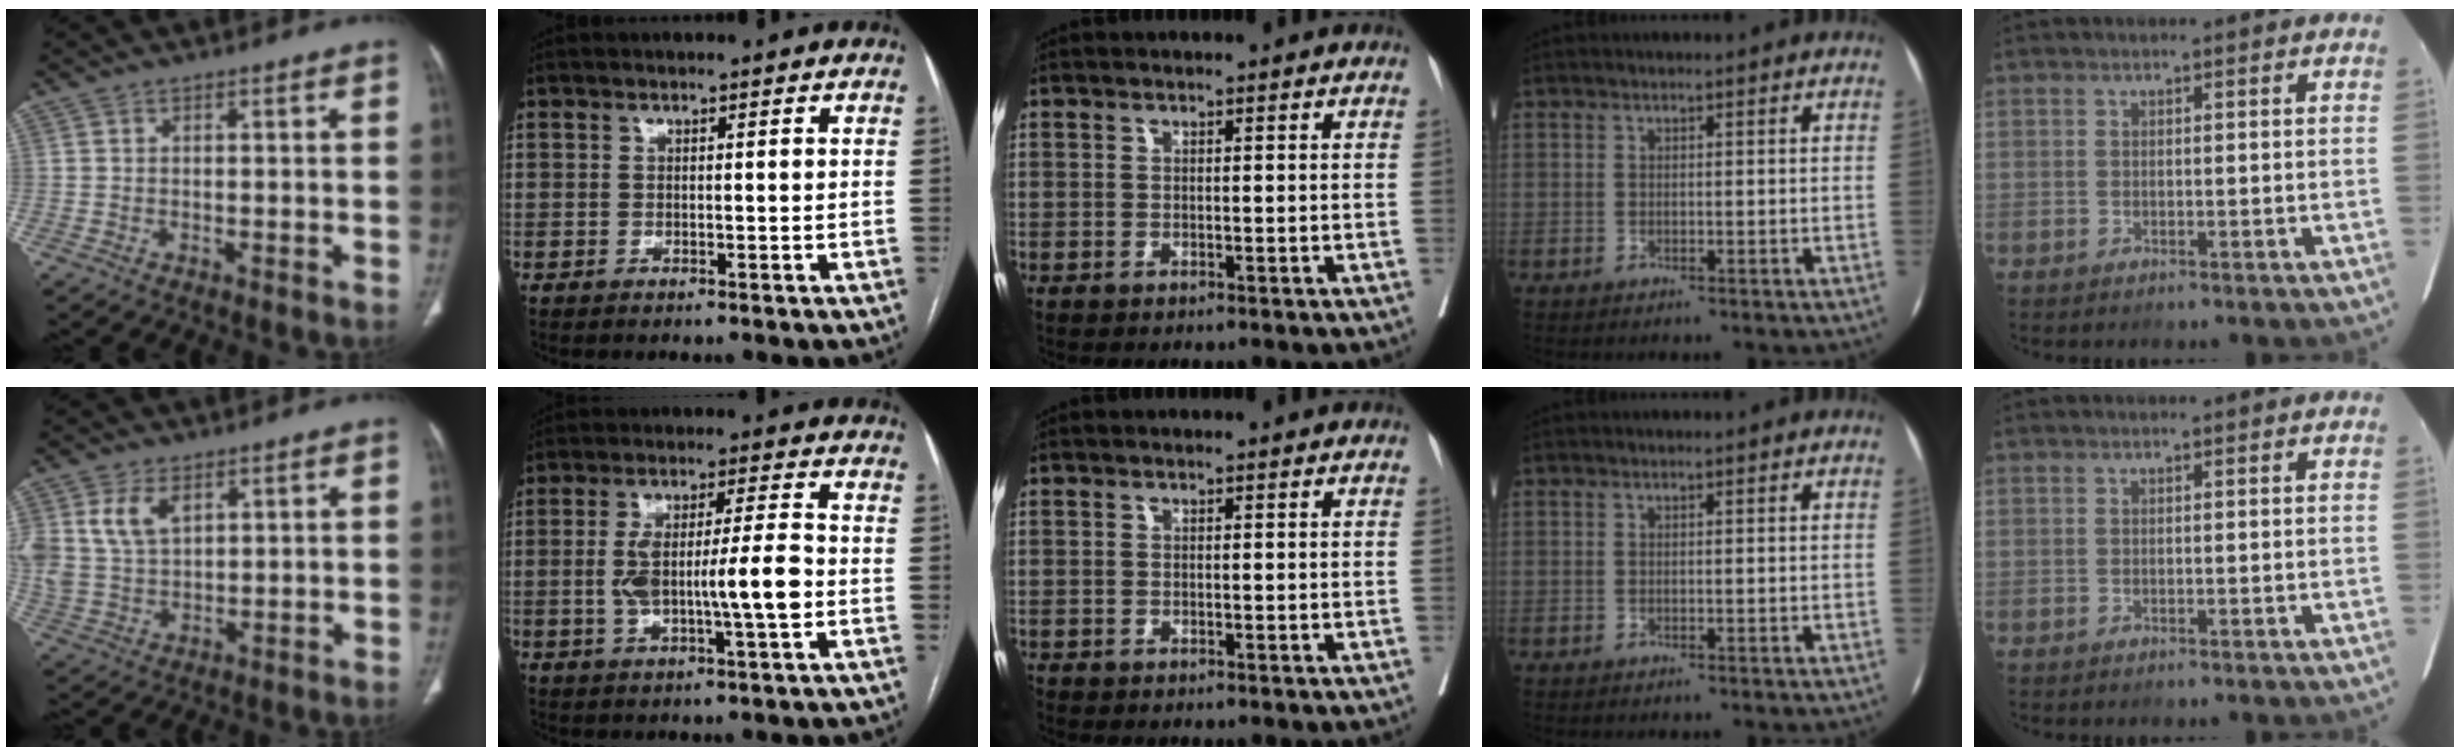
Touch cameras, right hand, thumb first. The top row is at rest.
{"thumb": {"total": 8.7, "force": [3.7, 5.4, 5.6], "torque": [-0.109, -0.008, 0.084]}, "index": {"total": 10.7, "force": [-1.6, 1.4, 10.5], "torque": [-0.188, 0.013, -0.024]}}